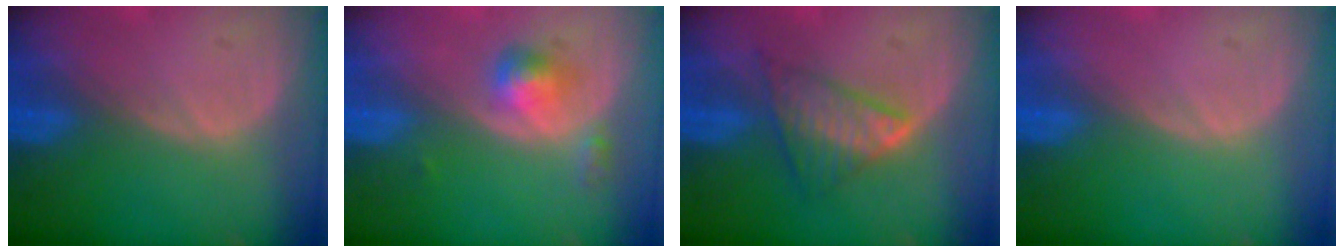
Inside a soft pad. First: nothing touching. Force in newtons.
{"total": 3.3, "press": 3.3, "slide": 0.2}
{"total": 5.8, "press": 5.5, "slide": 2.1}
{"total": 0.0}